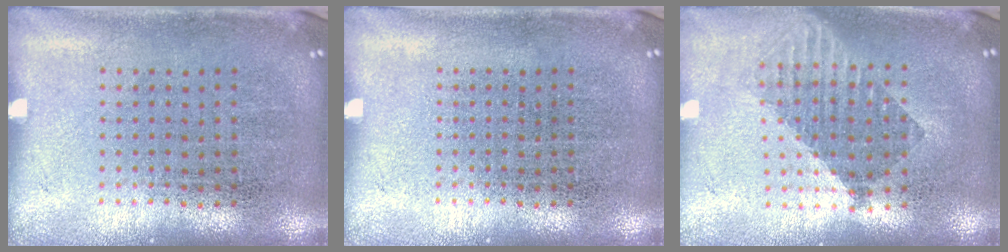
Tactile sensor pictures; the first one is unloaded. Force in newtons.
{"total": 0.0}
{"total": 1.6, "press": 1.3, "slide": 0.9}